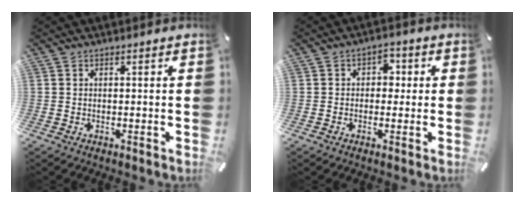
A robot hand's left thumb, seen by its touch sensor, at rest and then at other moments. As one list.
[{"total": 3.7, "force": [-0.1, 2.9, 2.2], "torque": [-0.022, 0.003, -0.012]}]